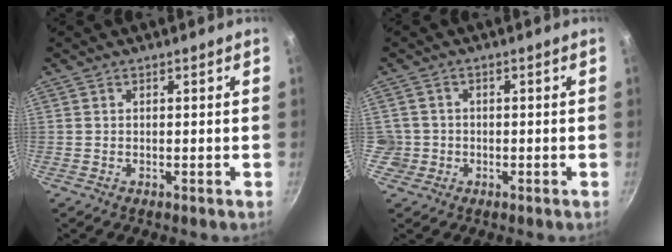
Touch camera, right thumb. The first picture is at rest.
{"total": 3.3, "force": [-0.4, 3.3, 0.4], "torque": [0.015, 0.016, -0.002]}